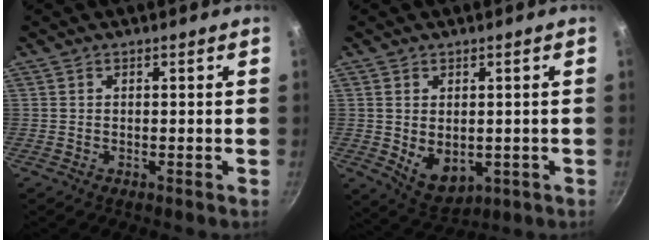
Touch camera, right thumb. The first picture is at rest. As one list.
[{"total": 7.1, "force": [-0.3, 4.9, 5.1], "torque": [-0.072, -0.017, 0.015]}]